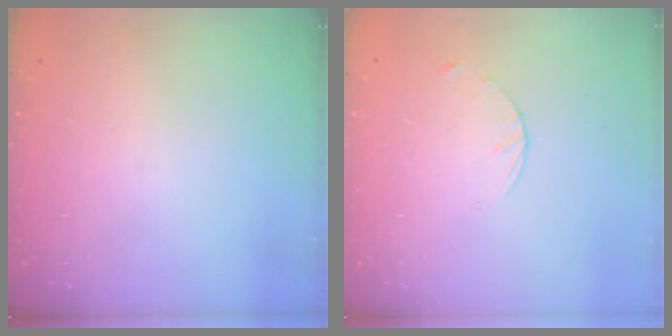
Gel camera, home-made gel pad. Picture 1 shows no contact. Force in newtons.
{"total": 1.6, "press": 1.6, "slide": 0.2}